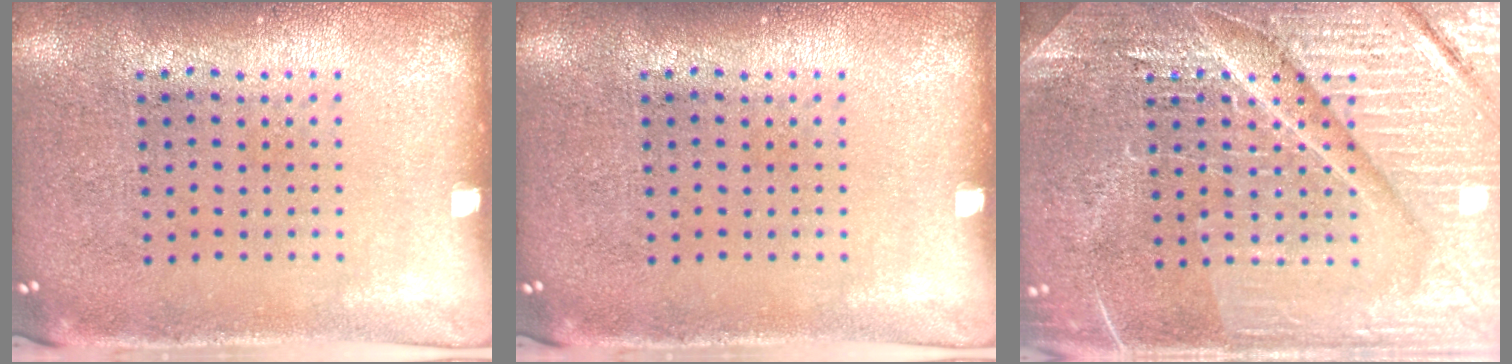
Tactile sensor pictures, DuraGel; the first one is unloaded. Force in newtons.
{"total": 0.0}
{"total": 7.4, "press": 7.3, "slide": 1.0}